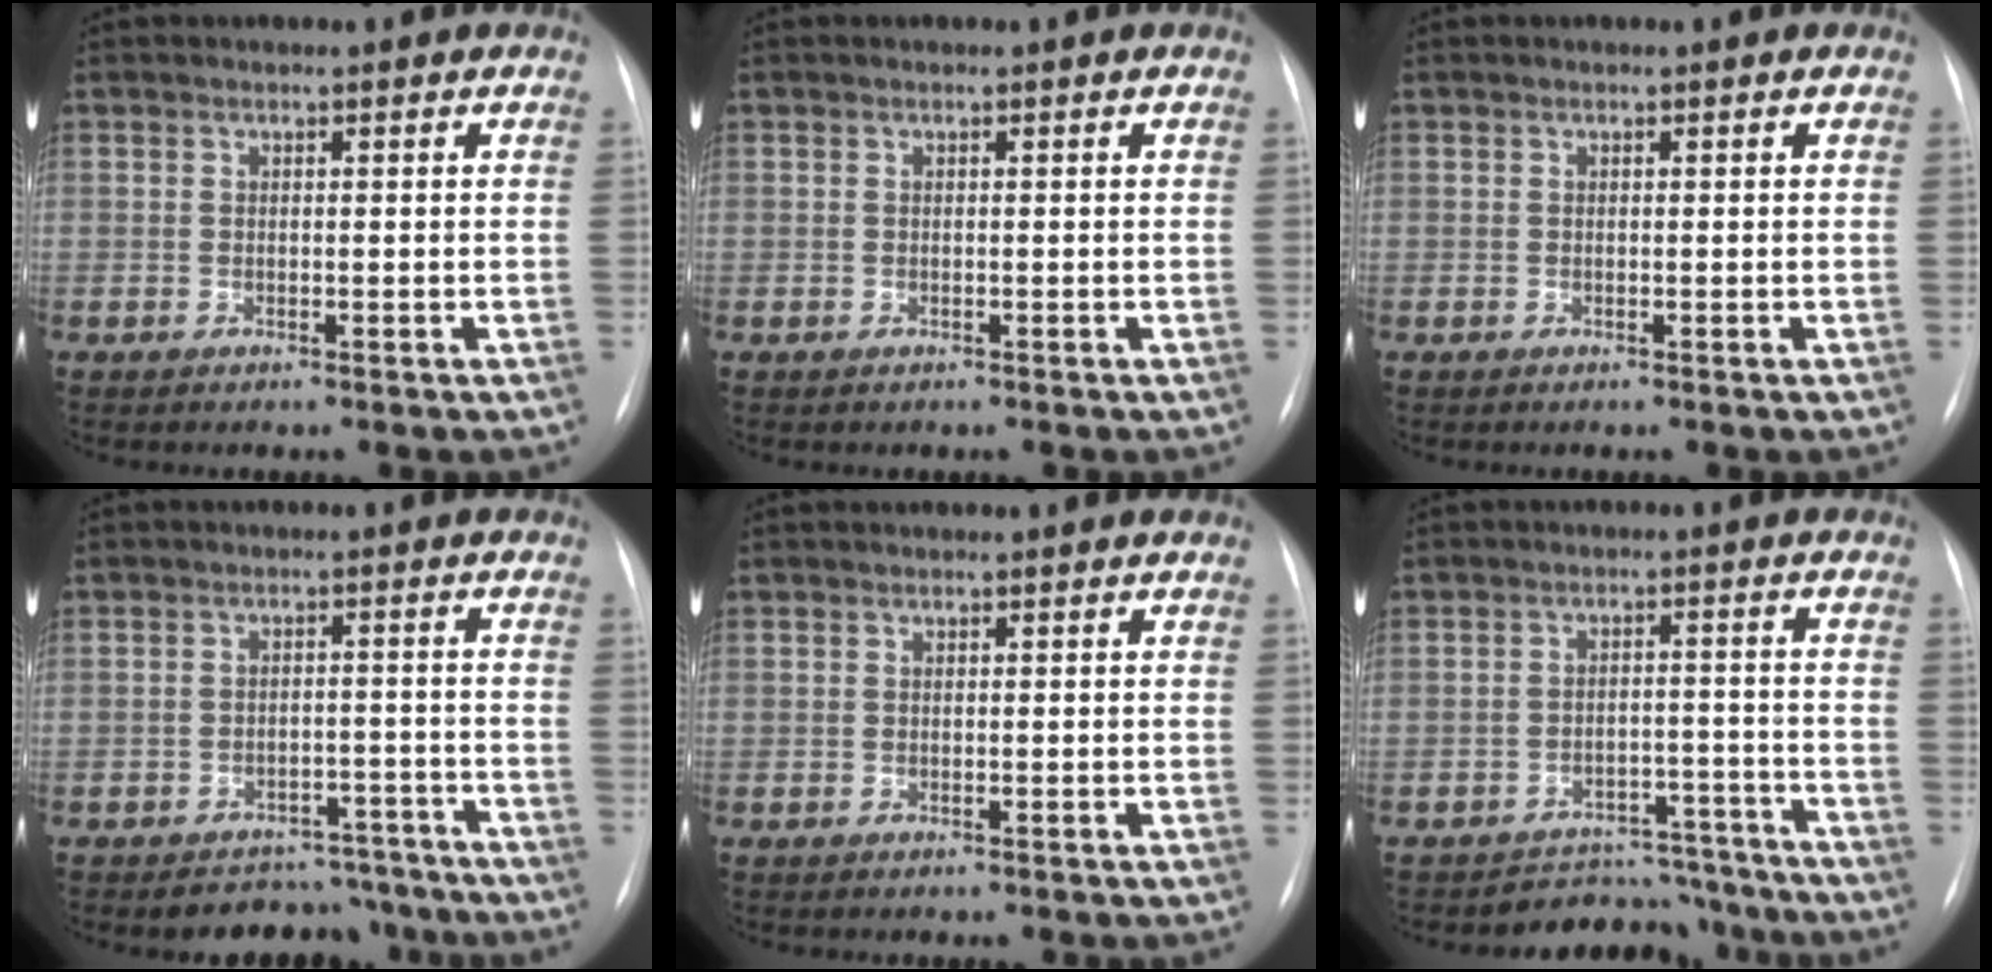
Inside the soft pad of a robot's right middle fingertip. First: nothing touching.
{"total": 0.0}
{"total": 0.0}
{"total": 7.0, "force": [-6.2, 3.4, 0.1], "torque": [0.022, 0.027, -0.079]}
{"total": 0.0}
{"total": 7.9, "force": [-7.3, 3.0, -1.0], "torque": [0.031, 0.039, -0.097]}